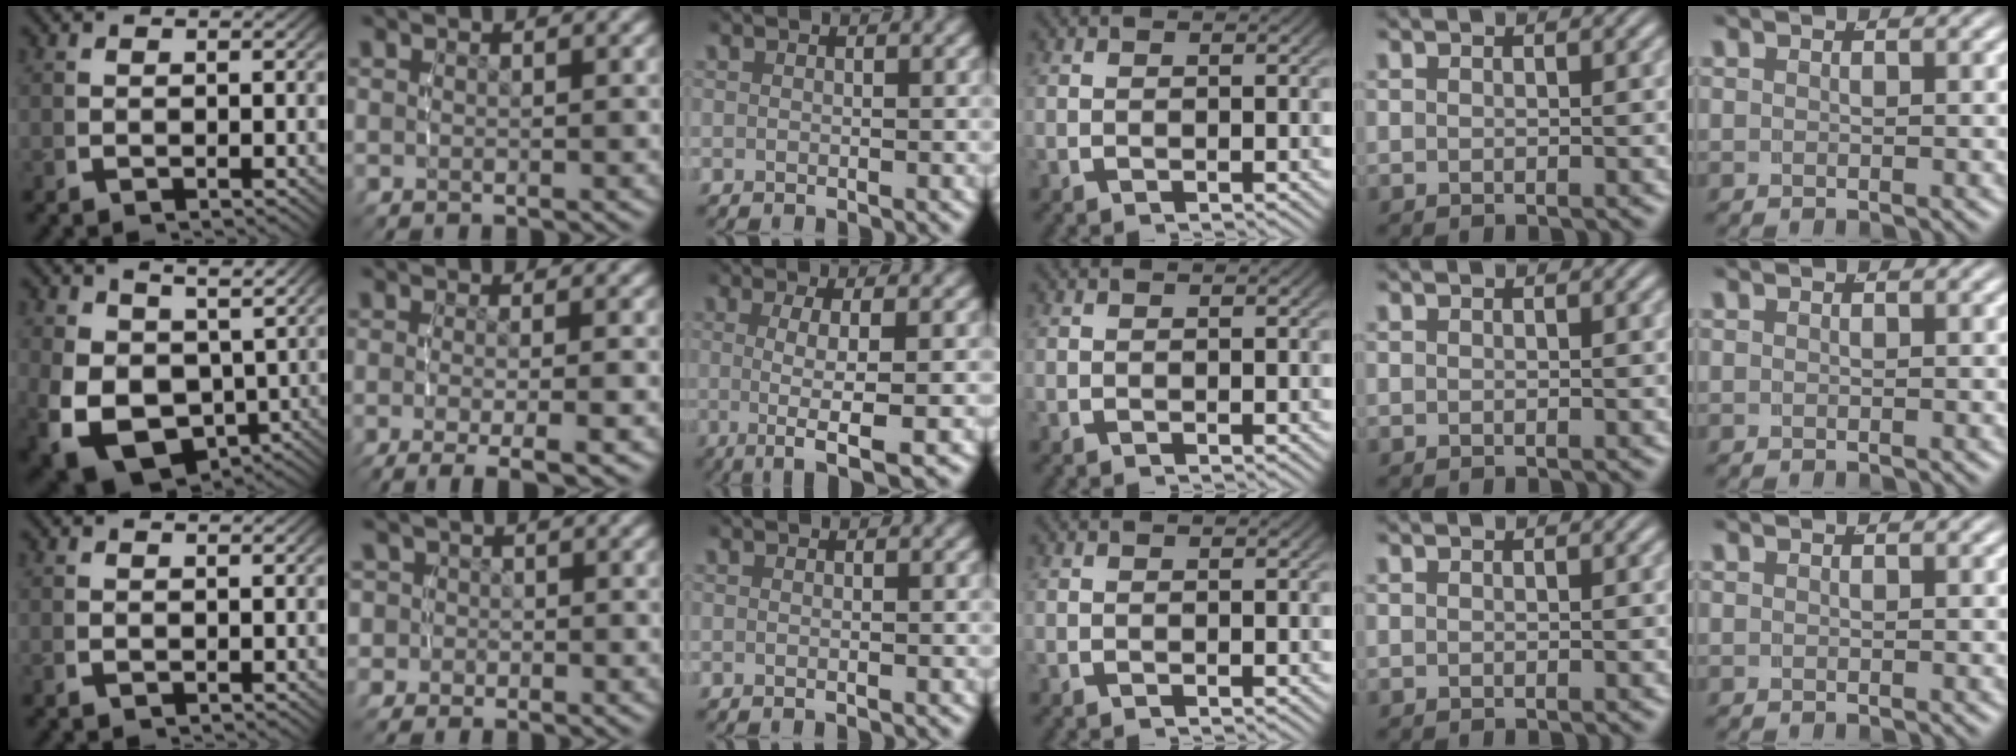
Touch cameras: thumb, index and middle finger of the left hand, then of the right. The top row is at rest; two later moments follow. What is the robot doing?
{"motion": "lift_and_place", "object": "cloth"}